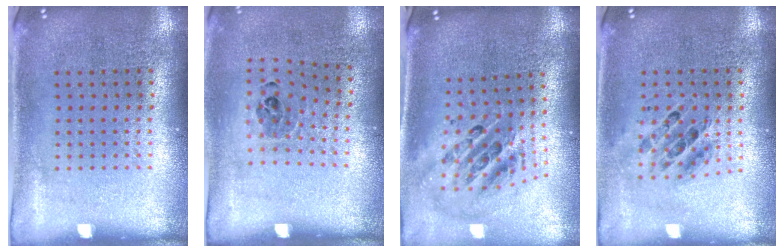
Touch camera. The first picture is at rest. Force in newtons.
{"total": 0.9, "press": 0.8, "slide": 0.6}
{"total": 2.4, "press": 1.7, "slide": 1.7}
{"total": 0.7, "press": 0.7, "slide": 0.2}